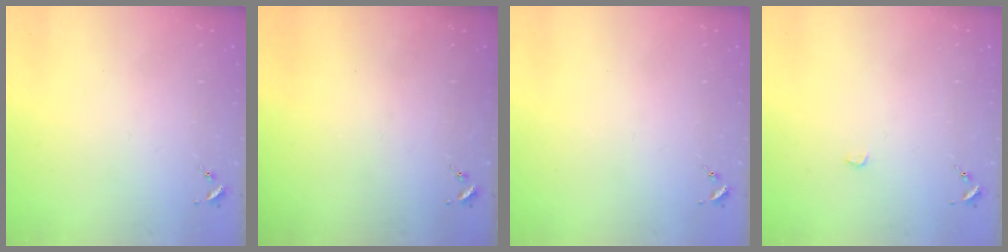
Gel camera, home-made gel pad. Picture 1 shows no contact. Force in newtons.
{"total": 0.0}
{"total": 0.0}
{"total": 0.8, "press": 0.8, "slide": 0.1}